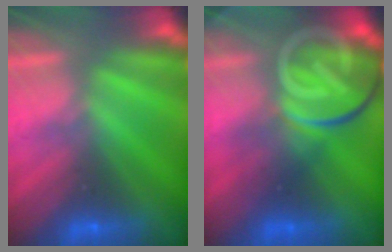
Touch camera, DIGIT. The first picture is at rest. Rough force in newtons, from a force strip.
{"total": 10.8}